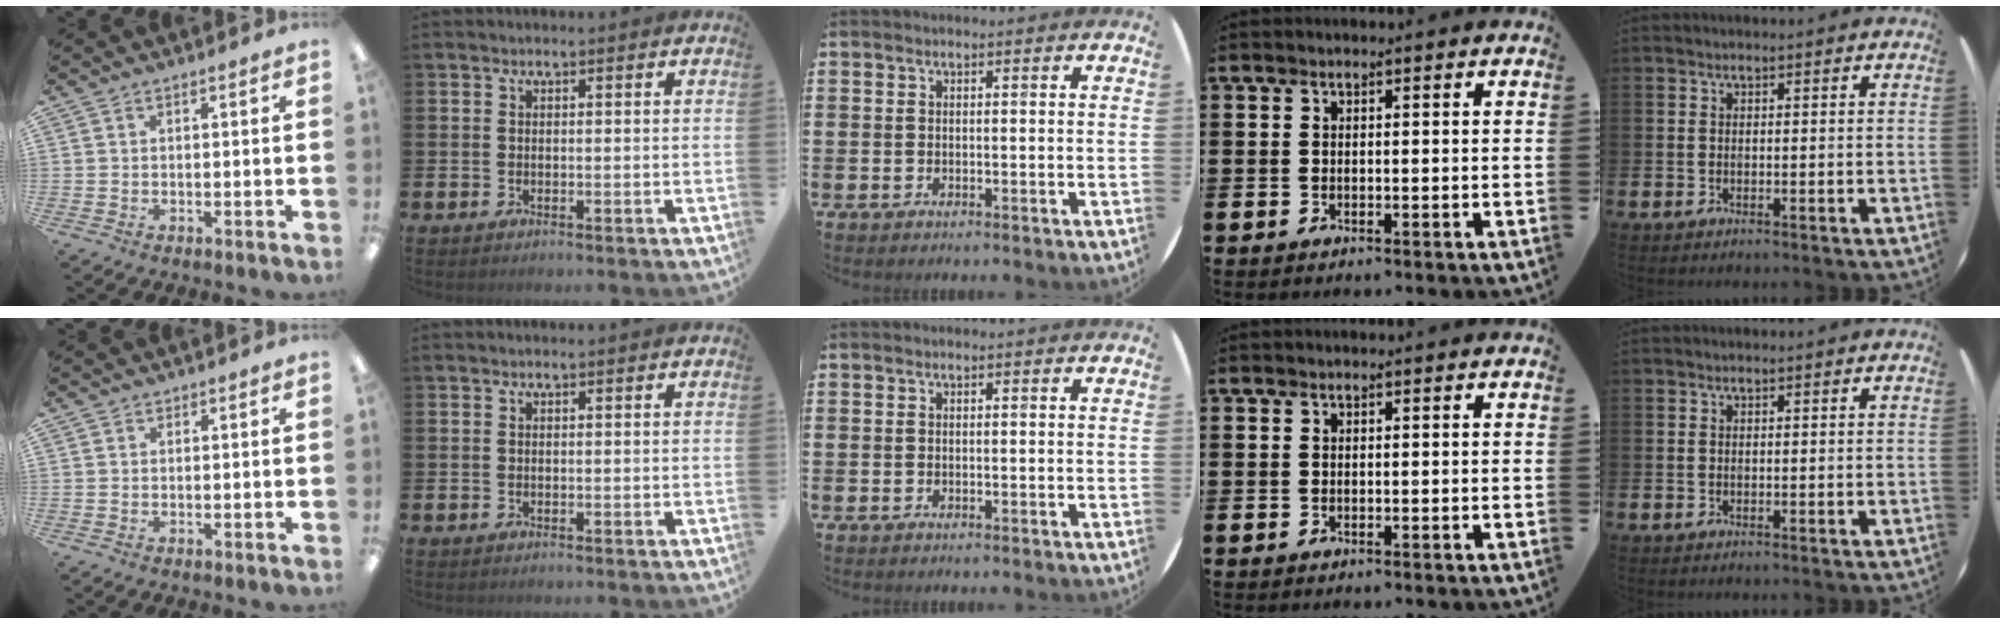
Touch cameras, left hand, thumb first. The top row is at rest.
{}